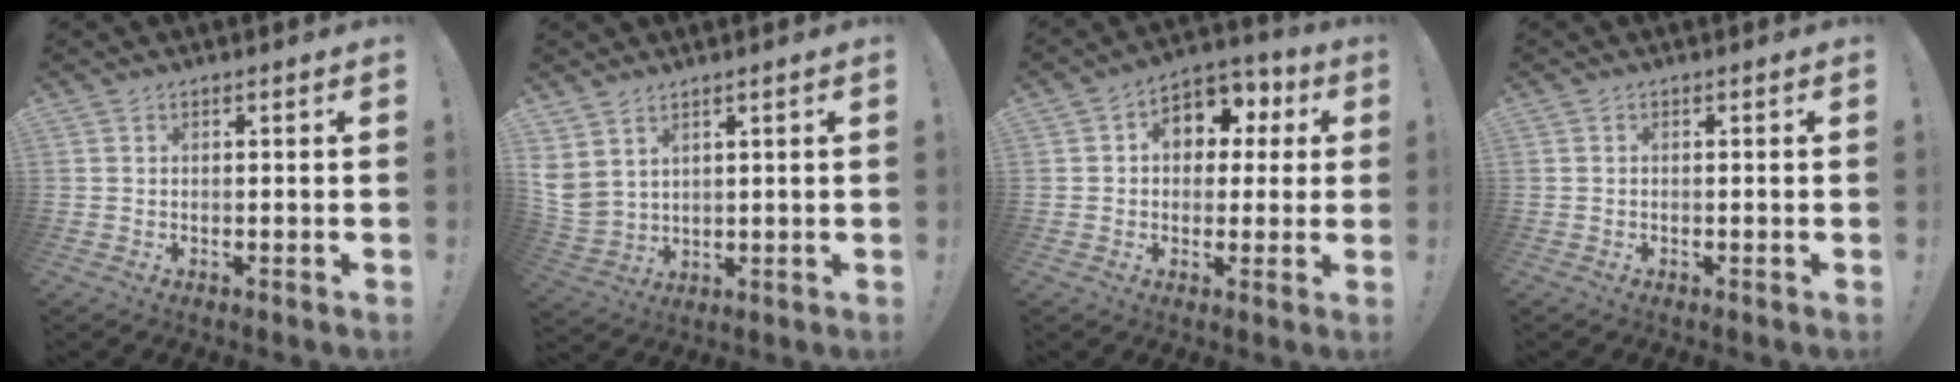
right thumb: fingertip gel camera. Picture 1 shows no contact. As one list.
[{"total": 5.3, "force": [3.5, 3.4, 2.1], "torque": [-0.058, -0.021, 0.071]}, {"total": 9.7, "force": [2.4, 7.7, 5.4], "torque": [-0.064, -0.007, 0.047]}, {"total": 0.0}]